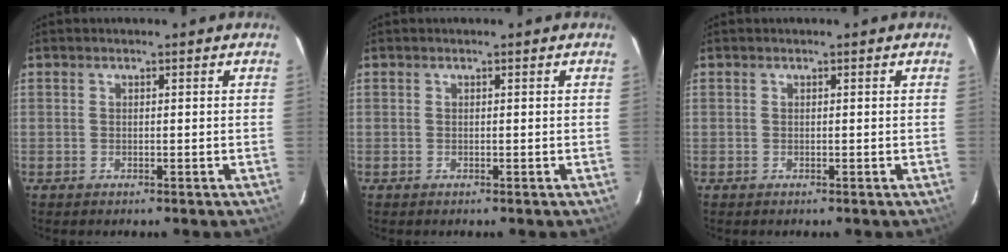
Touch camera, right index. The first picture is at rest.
{"total": 0.0}
{"total": 0.0}